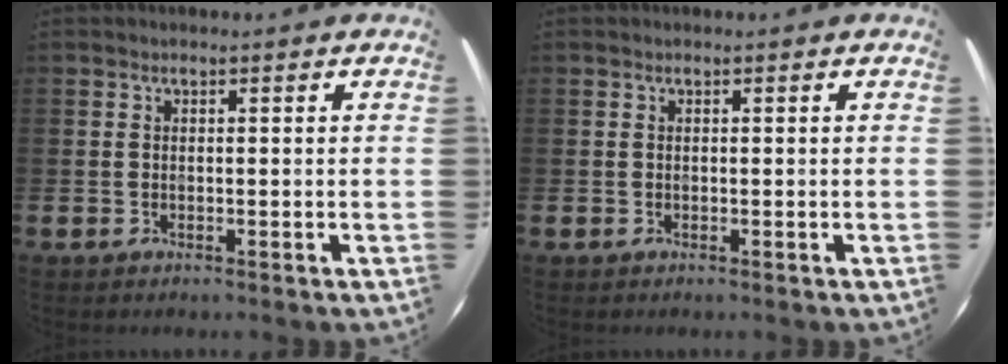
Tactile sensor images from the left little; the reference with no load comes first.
{"total": 0.0}